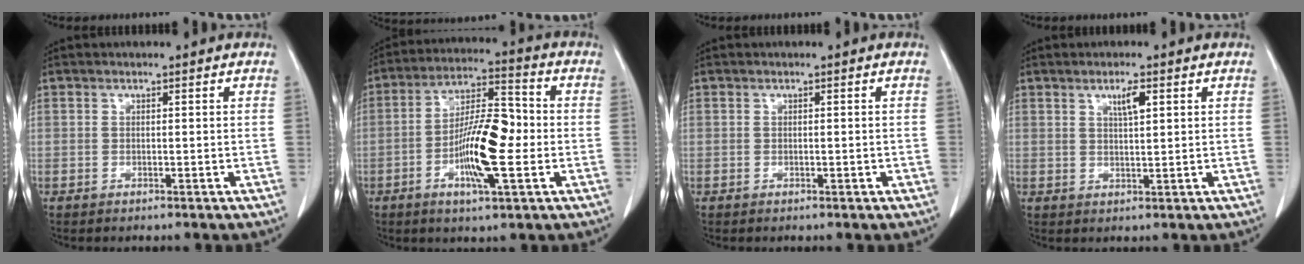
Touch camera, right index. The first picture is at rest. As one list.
[{"total": 12.2, "force": [-2.4, 2.5, 11.7], "torque": [-0.215, 0.007, -0.042]}, {"total": 0.0}, {"total": 2.9, "force": [1.4, 0.4, 2.5], "torque": [-0.044, -0.001, 0.025]}]